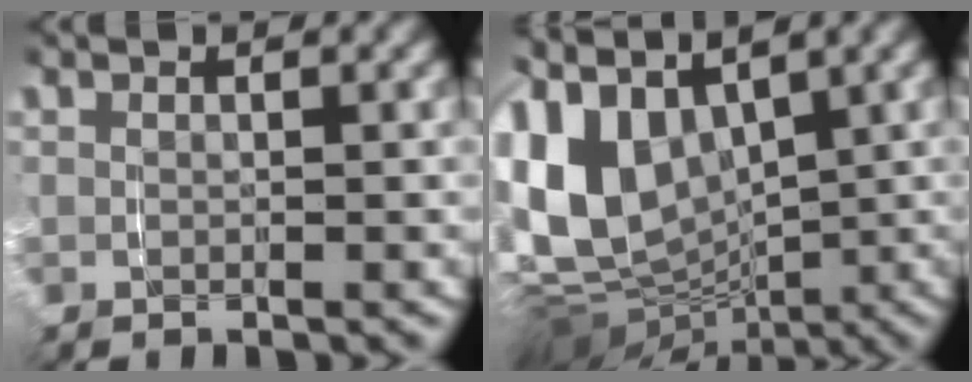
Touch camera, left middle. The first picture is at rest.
{"total": 17.0, "force": [-0.5, 13.9, 9.8], "torque": [-0.252, -0.038, -0.008]}